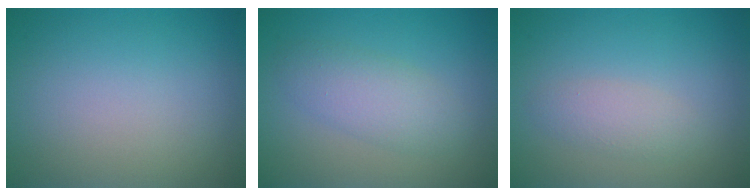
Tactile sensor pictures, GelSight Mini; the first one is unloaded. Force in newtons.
{"total": 3.2, "press": 3.2, "slide": 0.0}
{"total": 1.8, "press": 1.8, "slide": 0.0}